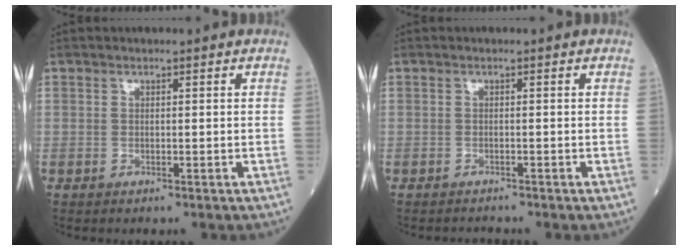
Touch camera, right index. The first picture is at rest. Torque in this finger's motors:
{"motor_torque": [-0.28, -0.37, 0.04, -0.01]}